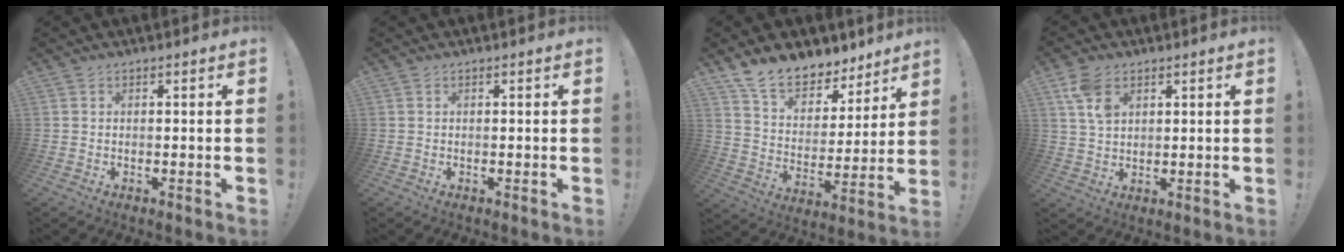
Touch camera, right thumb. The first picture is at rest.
{"total": 0.0}
{"total": 13.2, "force": [11.0, 6.0, 4.2], "torque": [-0.087, -0.087, 0.204]}
{"total": 7.5, "force": [3.5, 4.5, 4.8], "torque": [-0.096, -0.007, 0.070]}